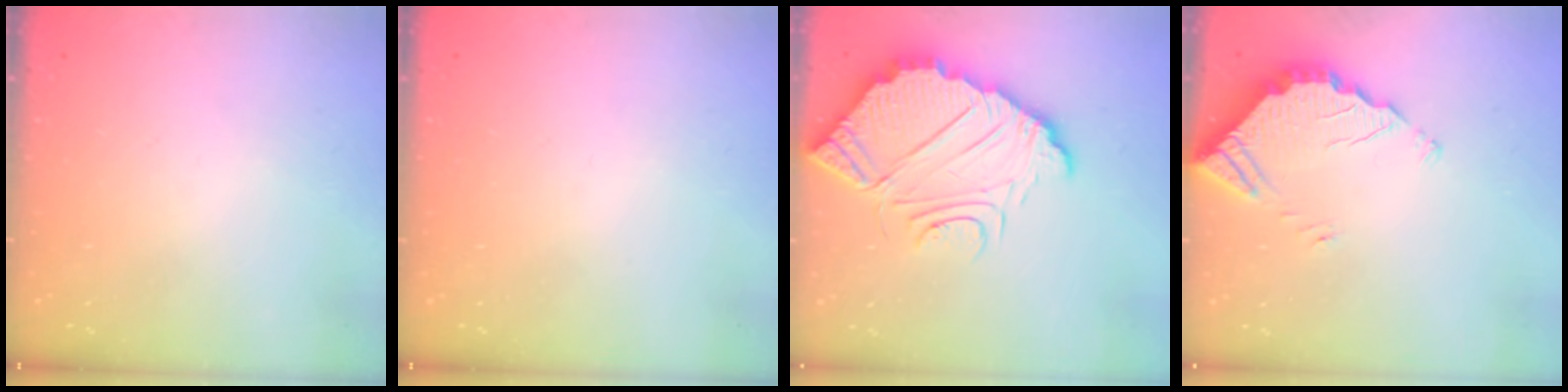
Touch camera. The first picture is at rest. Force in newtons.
{"total": 0.0}
{"total": 12.7, "press": 12.7, "slide": 0.9}
{"total": 3.5, "press": 3.5, "slide": 0.2}